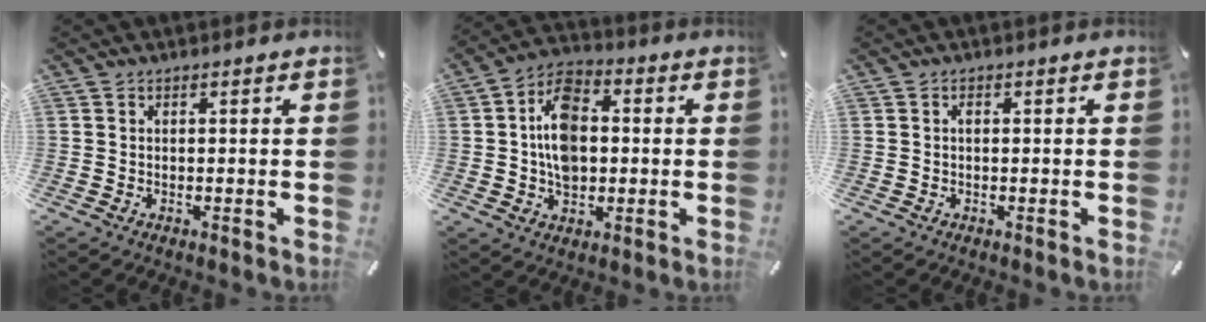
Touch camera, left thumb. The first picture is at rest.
{"total": 11.1, "force": [0.1, 8.1, 7.5], "torque": [-0.137, 0.010, 0.003]}
{"total": 0.6, "force": [0.0, 0.4, 0.5], "torque": [-0.010, 0.001, 0.000]}